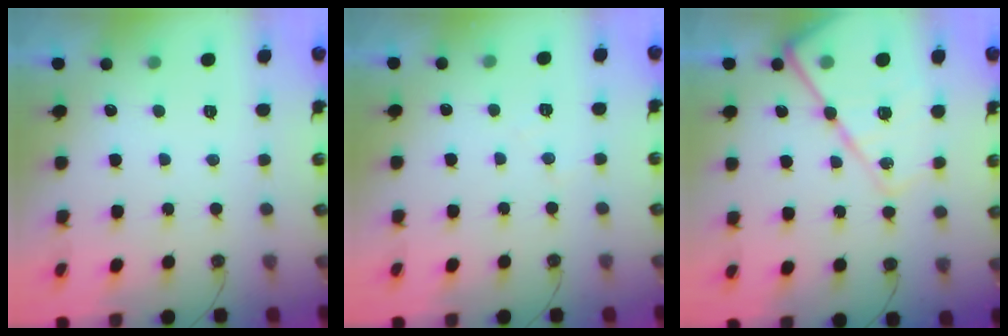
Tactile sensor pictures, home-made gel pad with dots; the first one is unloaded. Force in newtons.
{"total": 3.9, "press": 3.8, "slide": 0.6}
{"total": 20.1, "press": 20.0, "slide": 1.9}